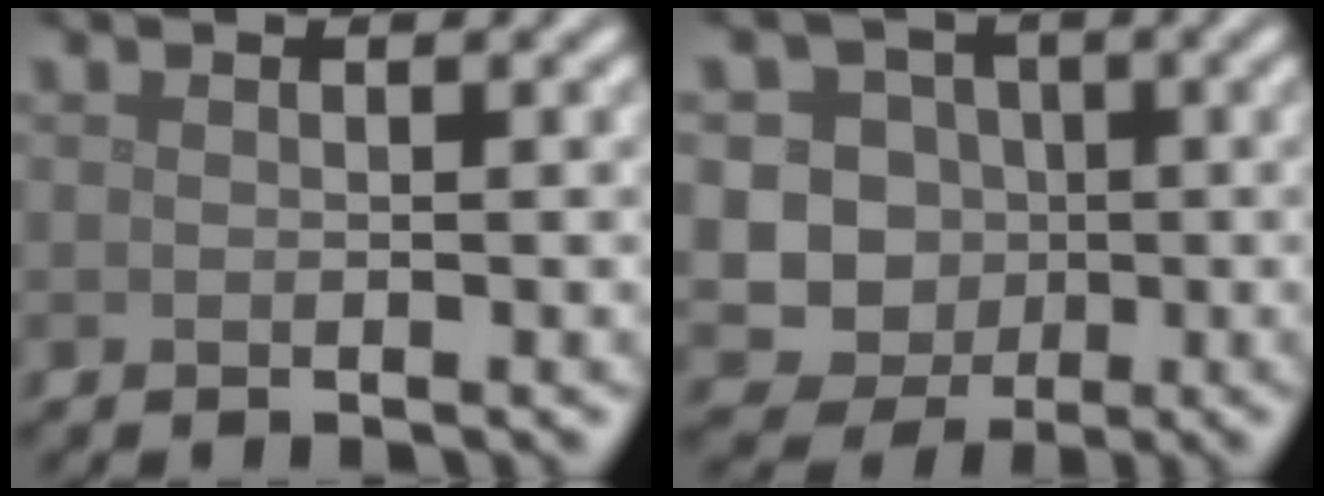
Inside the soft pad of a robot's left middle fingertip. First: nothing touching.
{"total": 9.4, "force": [-0.4, 9.0, 2.8], "torque": [-0.052, 0.024, -0.039]}